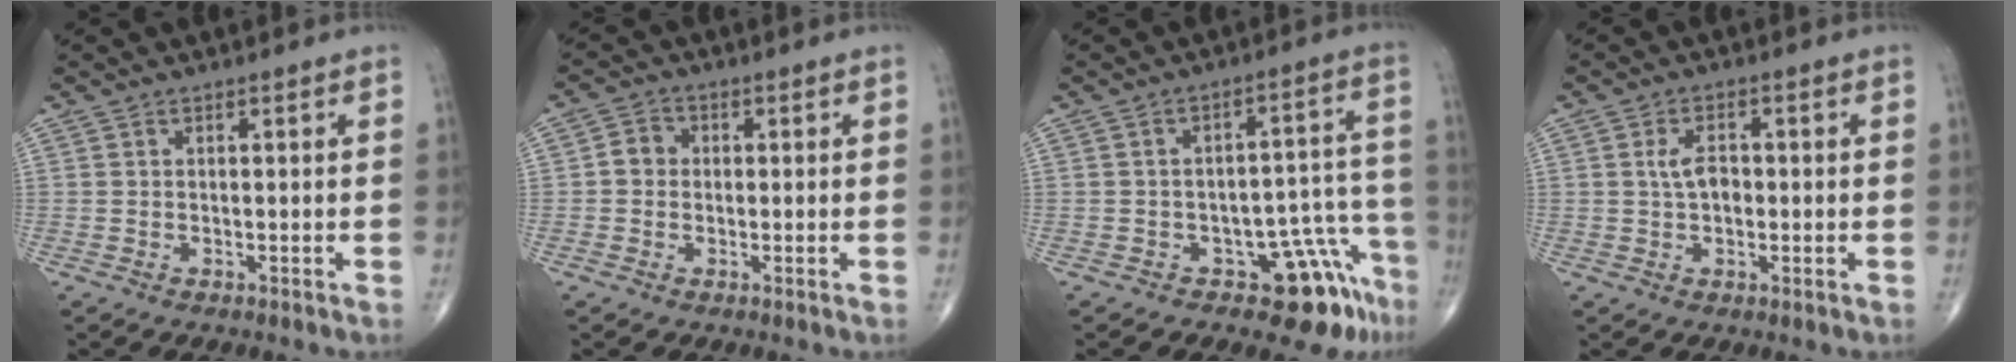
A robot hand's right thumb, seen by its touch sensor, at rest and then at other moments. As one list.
[{"total": 3.4, "force": [-0.1, 3.0, 1.5], "torque": [-0.010, 0.009, -0.010]}, {"total": 10.7, "force": [-7.1, 4.9, 6.3], "torque": [-0.024, 0.082, -0.092]}, {"total": 4.1, "force": [0.2, 2.5, 3.2], "torque": [-0.055, 0.006, -0.001]}]